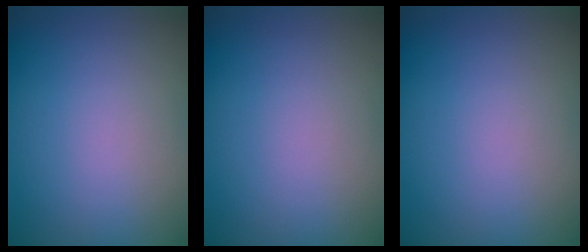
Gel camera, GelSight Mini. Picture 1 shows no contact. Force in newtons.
{"total": 0.0}
{"total": 0.0}